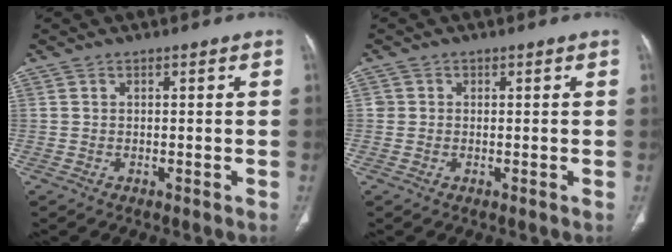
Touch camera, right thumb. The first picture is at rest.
{"total": 1.2, "force": [0.1, 1.2, 0.0], "torque": [0.009, 0.004, 0.001]}